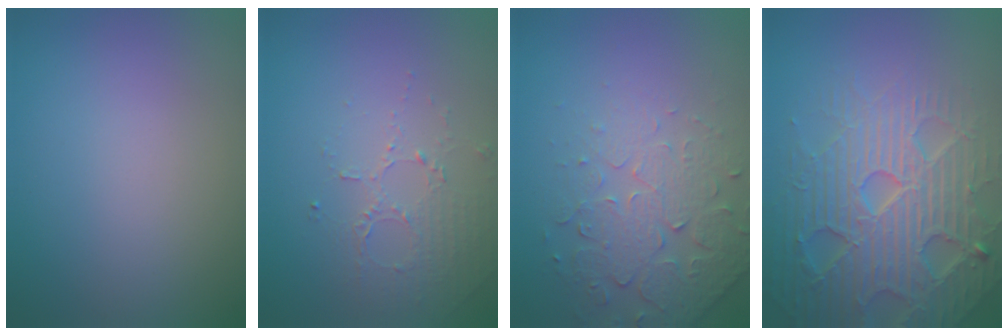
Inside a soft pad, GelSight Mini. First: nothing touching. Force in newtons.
{"total": 1.7, "press": 1.2, "slide": 1.2}
{"total": 5.1, "press": 3.7, "slide": 3.5}
{"total": 7.5, "press": 7.4, "slide": 1.4}